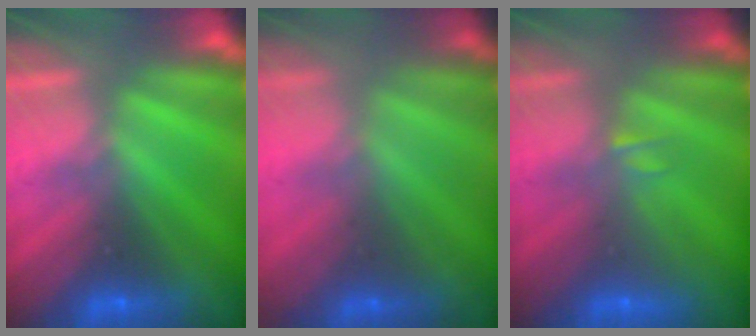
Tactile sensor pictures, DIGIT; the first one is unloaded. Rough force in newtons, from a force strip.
{"total": 1.7}
{"total": 2.2}